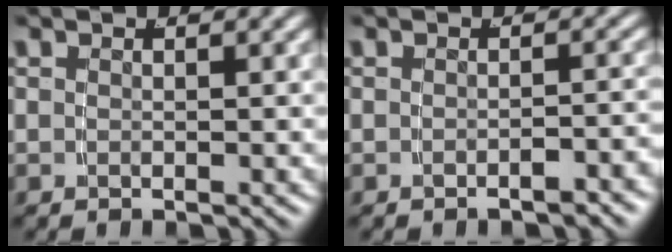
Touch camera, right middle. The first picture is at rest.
{"total": 1.6, "force": [-1.5, 0.1, 0.5], "torque": [-0.003, 0.006, -0.025]}